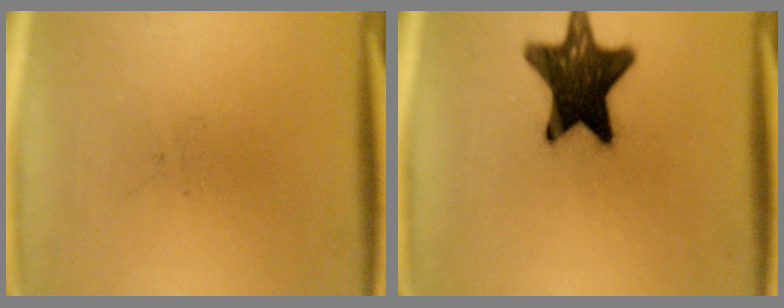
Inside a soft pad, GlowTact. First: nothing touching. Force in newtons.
{"total": 15.3}